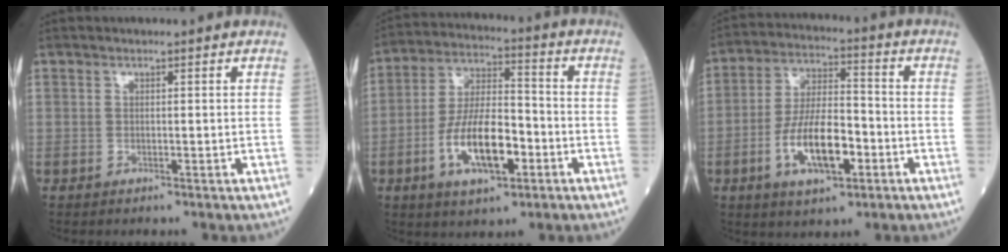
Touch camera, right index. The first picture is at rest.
{"total": 12.2, "force": [-4.3, 4.4, 10.6], "torque": [-0.204, 0.006, -0.076]}
{"total": 11.1, "force": [-3.8, 3.9, 9.6], "torque": [-0.185, 0.005, -0.067]}